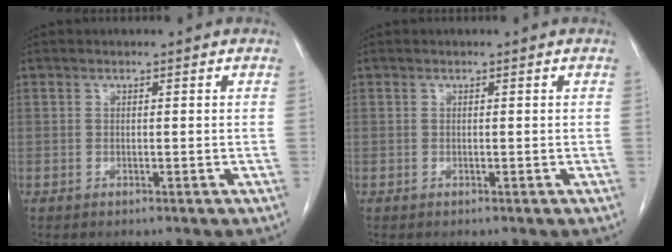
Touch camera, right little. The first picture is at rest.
{"total": 0.0}